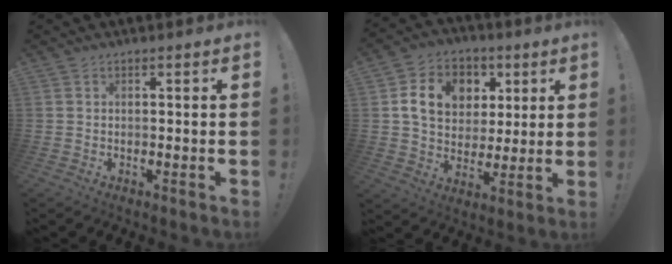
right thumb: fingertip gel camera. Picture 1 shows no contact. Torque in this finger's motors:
{"motor_torque": [1.67, 1.72, 0.43, -0.04, 0.04]}